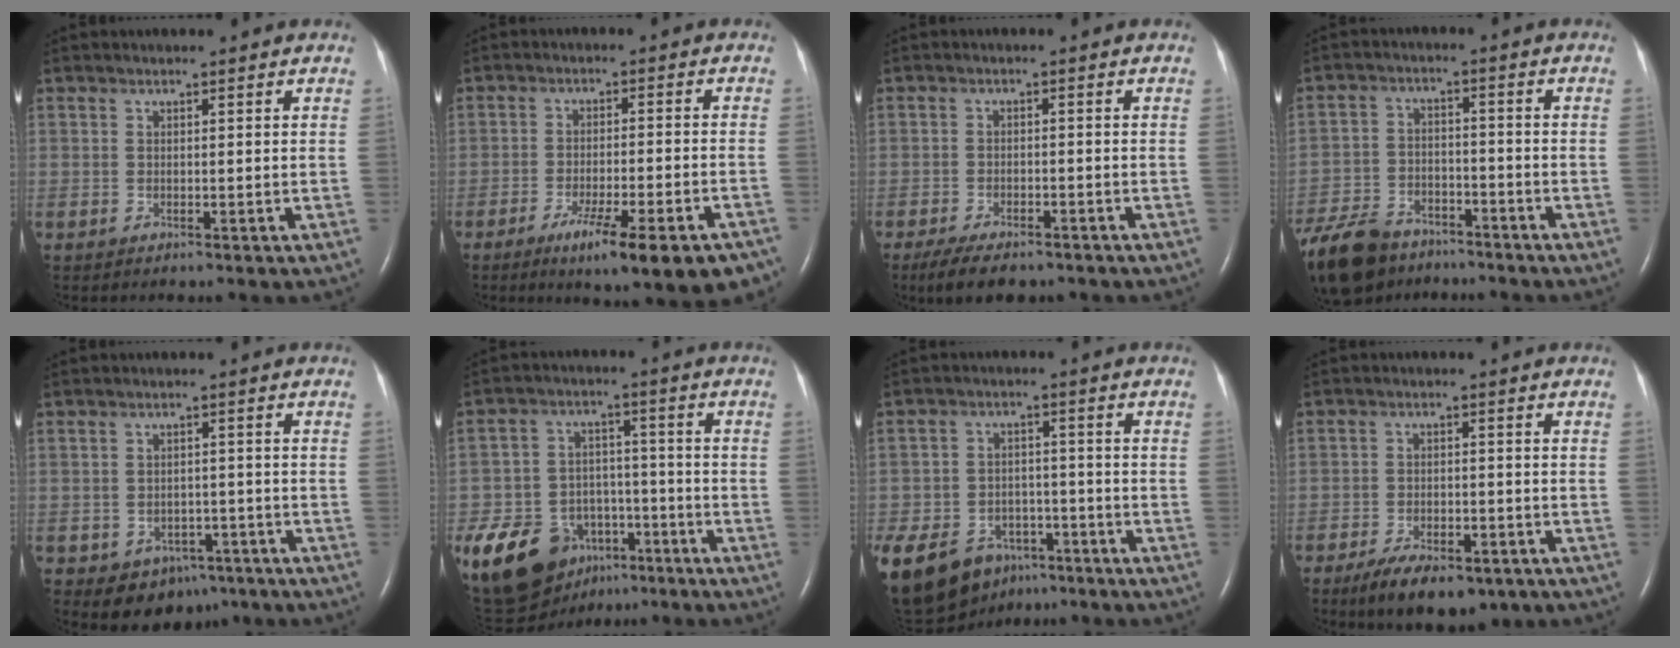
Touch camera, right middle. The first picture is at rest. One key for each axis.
{"total": 14.8, "fx": -10.1, "fy": 2.4, "fz": 10.5, "tx": -0.099, "ty": -0.012, "tz": -0.143}
{"total": 7.5, "fx": -5.8, "fy": 2.7, "fz": 4.0, "tx": -0.064, "ty": -0.009, "tz": -0.086}
{"total": 14.7, "fx": -11.4, "fy": 7.2, "fz": 6.0, "tx": -0.151, "ty": -0.007, "tz": -0.189}
{"total": 6.2, "fx": -3.8, "fy": 4.5, "fz": 1.9, "tx": -0.022, "ty": 0.014, "tz": -0.041}
{"total": 18.9, "fx": -10.4, "fy": 13.0, "fz": 8.8, "tx": -0.192, "ty": 0.029, "tz": -0.156}
{"total": 23.7, "fx": -13.8, "fy": 16.0, "fz": 10.8, "tx": -0.314, "ty": -0.020, "tz": -0.208}
{"total": 10.0, "fx": -6.9, "fy": 4.3, "fz": 5.7, "tx": -0.089, "ty": -0.005, "tz": -0.105}